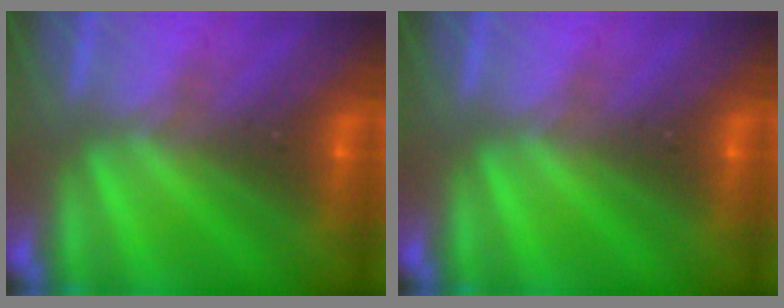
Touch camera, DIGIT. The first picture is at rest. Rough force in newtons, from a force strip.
{"total": 0.0}